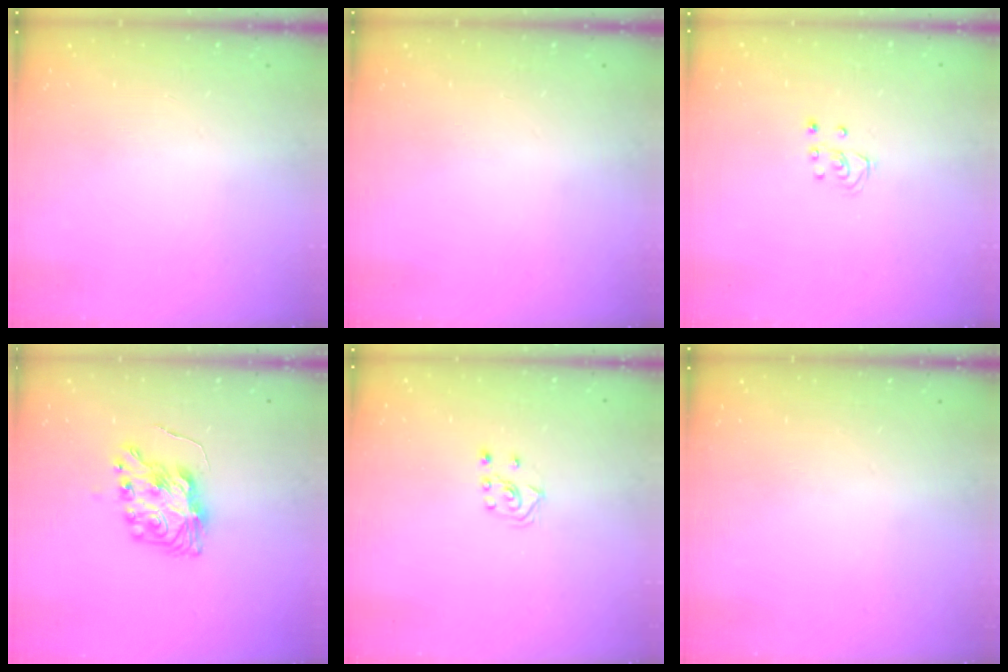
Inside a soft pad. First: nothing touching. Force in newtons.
{"total": 0.0}
{"total": 2.5, "press": 2.5, "slide": 0.2}
{"total": 8.5, "press": 8.4, "slide": 0.4}
{"total": 3.5, "press": 3.4, "slide": 0.9}
{"total": 0.0}